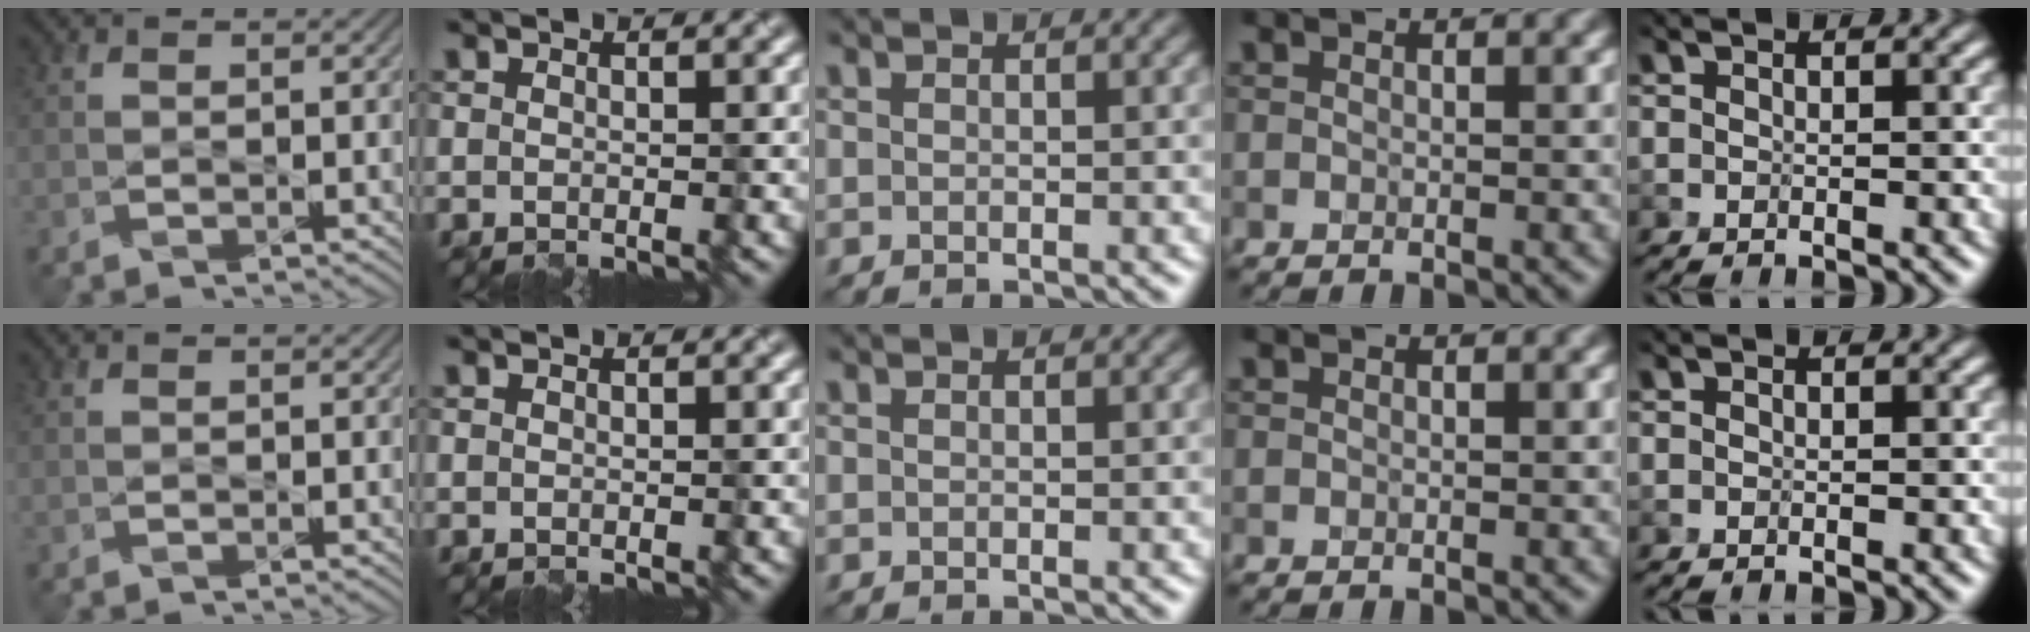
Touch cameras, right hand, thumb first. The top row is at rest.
{}